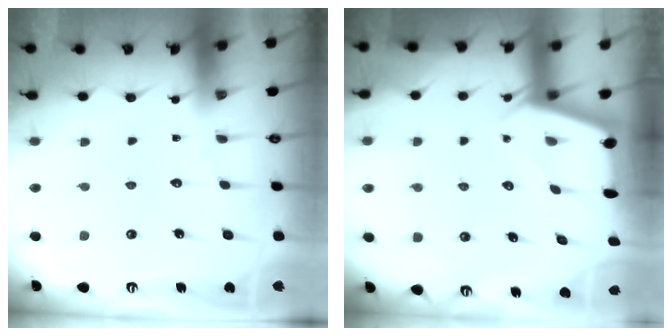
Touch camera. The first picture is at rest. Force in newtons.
{"total": 2.5, "press": 2.5, "slide": 0.3}